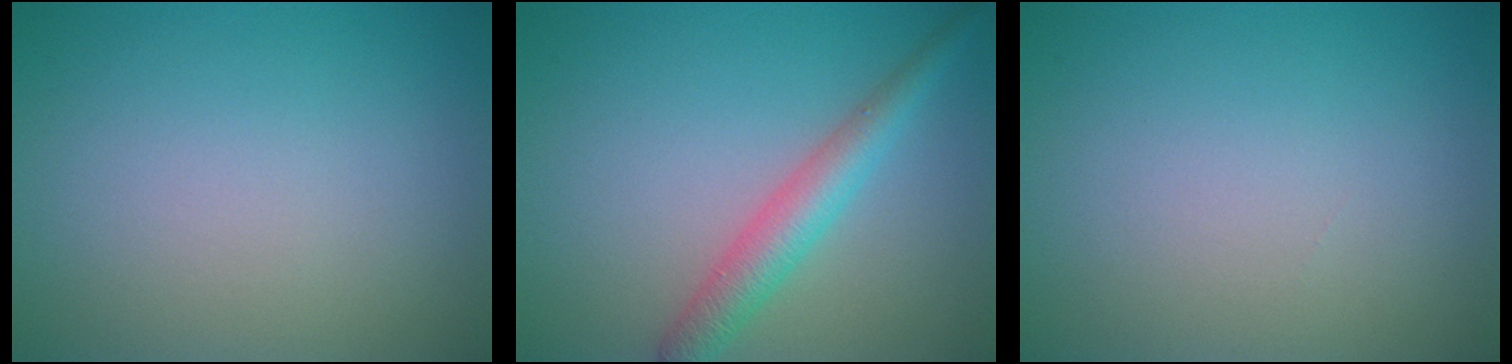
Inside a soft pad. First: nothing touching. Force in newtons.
{"total": 3.5, "press": 3.5, "slide": 0.1}
{"total": 0.0}